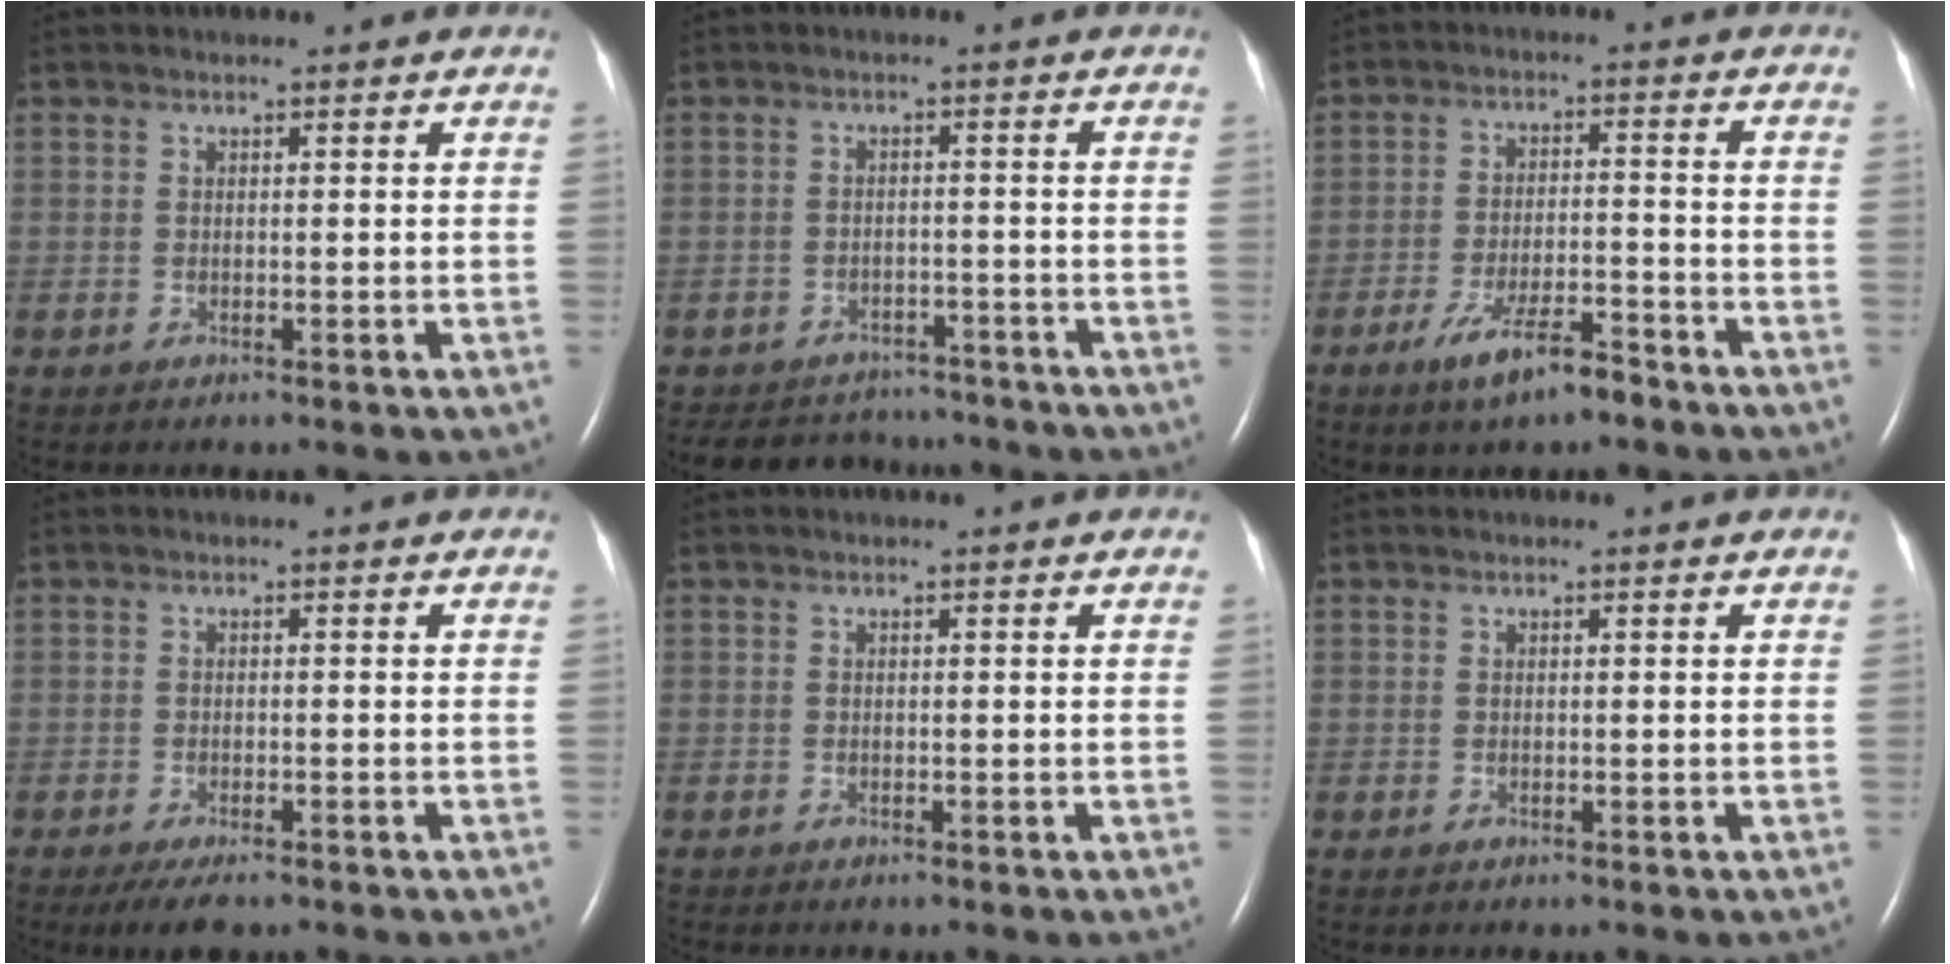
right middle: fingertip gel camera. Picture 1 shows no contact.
{"total": 8.8, "force": [-8.1, 3.4, 1.1], "torque": [-0.019, 0.009, -0.104]}
{"total": 7.3, "force": [-5.2, 1.5, 5.0], "torque": [-0.097, -0.006, -0.087]}
{"total": 3.9, "force": [-2.7, 1.1, 2.5], "torque": [-0.045, -0.008, -0.042]}
{"total": 0.0}
{"total": 0.0}